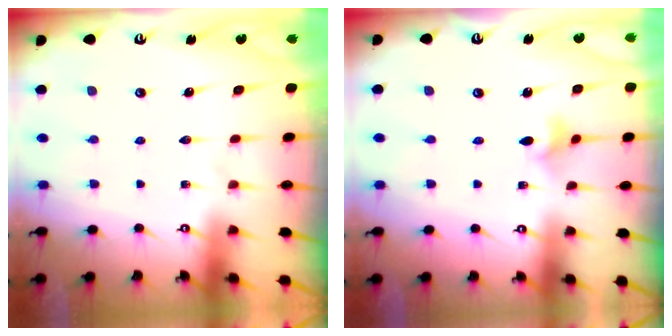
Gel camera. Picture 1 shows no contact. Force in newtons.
{"total": 3.0, "press": 2.9, "slide": 0.5}